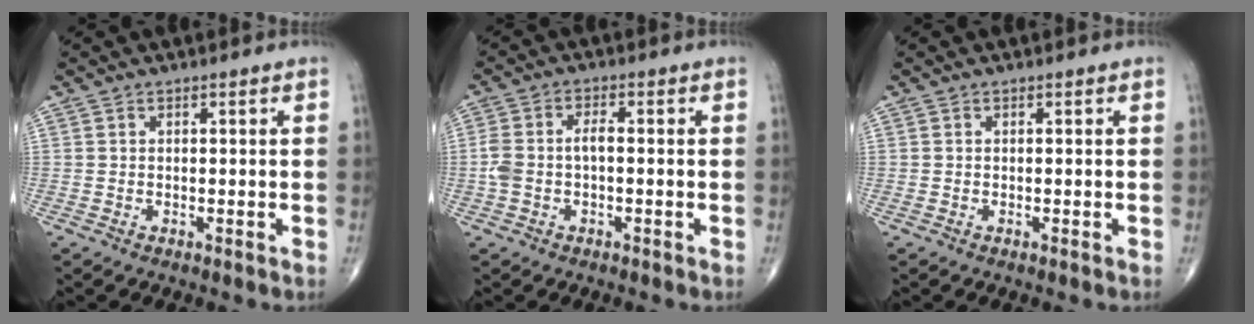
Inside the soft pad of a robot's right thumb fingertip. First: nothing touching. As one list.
[{"total": 4.9, "force": [-0.7, 2.6, 4.1], "torque": [-0.102, 0.021, -0.014]}, {"total": 0.0}]